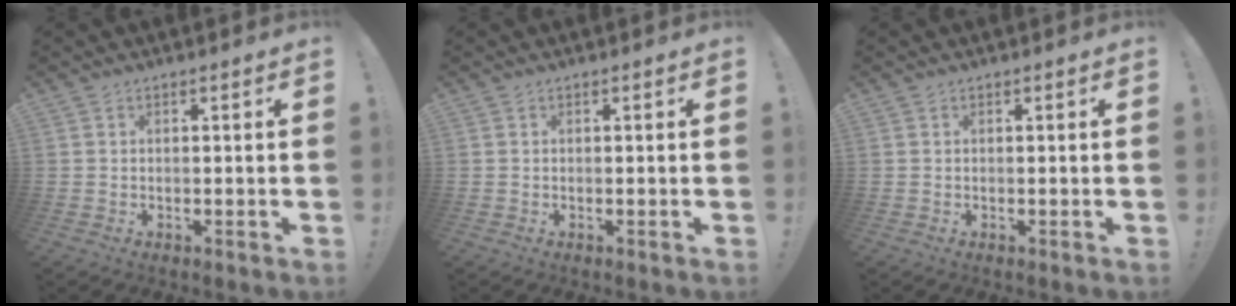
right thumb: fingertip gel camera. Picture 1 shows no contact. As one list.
[{"total": 0.0}, {"total": 0.0}]